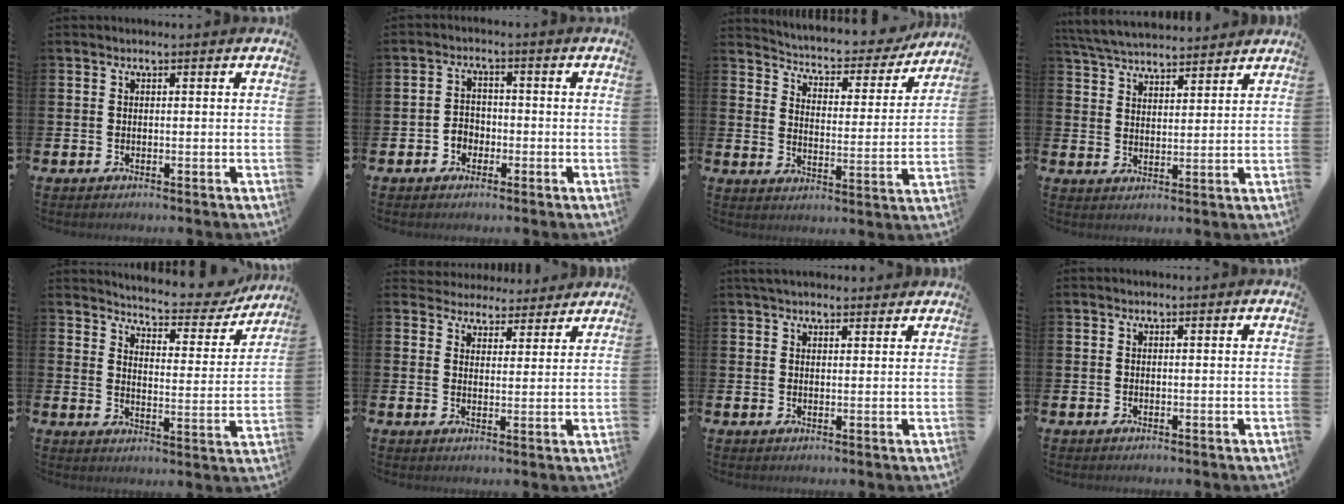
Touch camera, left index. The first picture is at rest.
{"total": 2.6, "force": [-1.3, 2.1, 0.8], "torque": [-0.014, 0.005, -0.031]}
{"total": 4.6, "force": [4.3, 1.3, 0.9], "torque": [-0.044, -0.037, 0.065]}
{"total": 5.6, "force": [5.5, 0.8, 0.7], "torque": [-0.035, -0.027, 0.100]}
{"total": 5.6, "force": [5.4, 0.9, 1.2], "torque": [-0.042, -0.044, 0.087]}
{"total": 3.9, "force": [3.6, 1.3, -0.4], "torque": [-0.005, -0.027, 0.063]}
{"total": 3.0, "force": [2.8, 0.9, 0.7], "torque": [-0.008, -0.008, 0.049]}
{"total": 0.0}